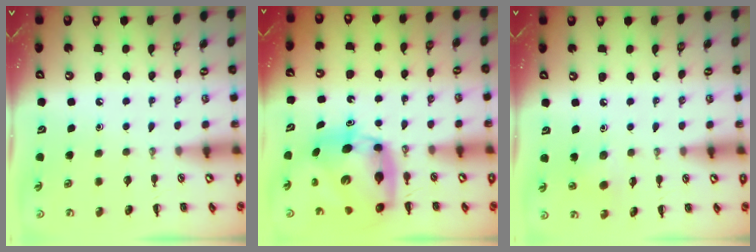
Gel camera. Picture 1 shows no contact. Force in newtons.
{"total": 9.7, "press": 9.4, "slide": 2.6}
{"total": 2.6, "press": 2.5, "slide": 0.9}